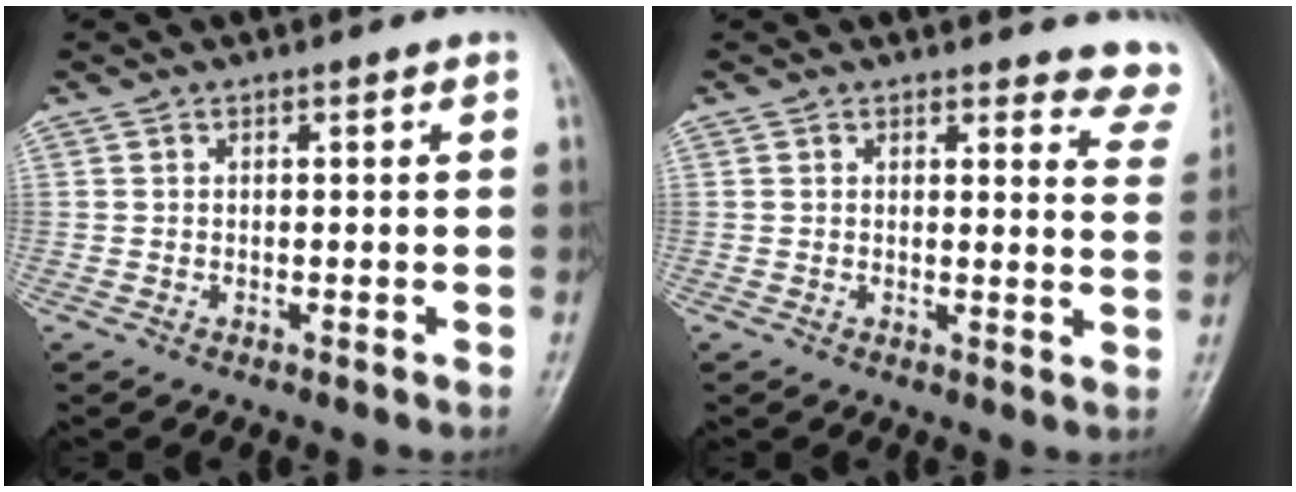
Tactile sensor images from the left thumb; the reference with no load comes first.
{"total": 8.2, "force": [7.9, 2.2, 0.4], "torque": [0.048, -0.062, 0.050]}